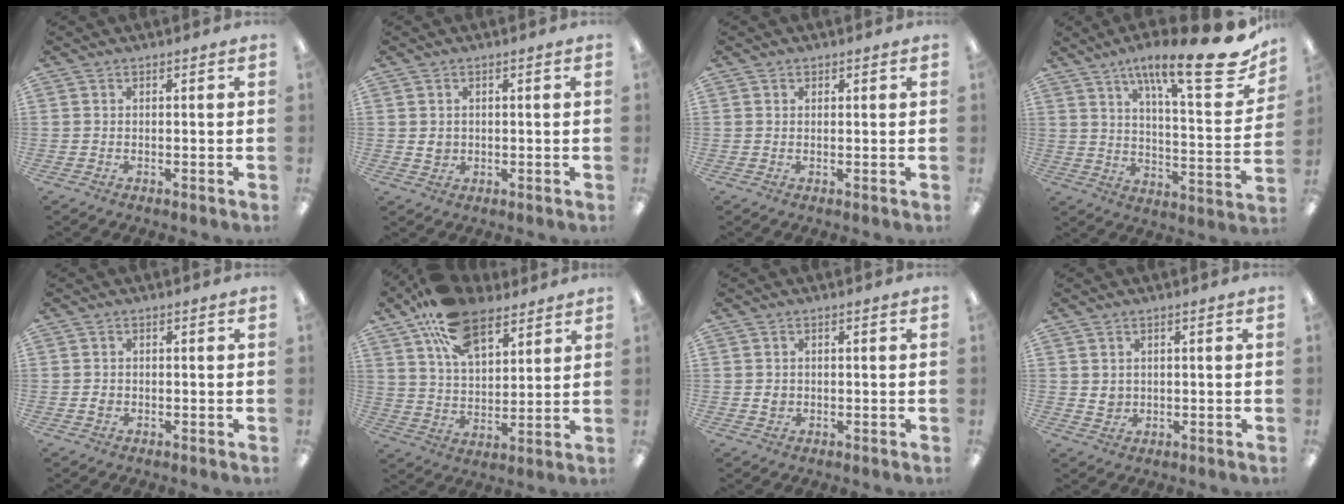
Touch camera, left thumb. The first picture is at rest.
{"total": 2.4, "force": [0.4, 2.2, 1.0], "torque": [-0.011, 0.000, 0.006]}
{"total": 1.1, "force": [0.8, 0.7, 0.0], "torque": [0.007, -0.002, 0.013]}
{"total": 20.9, "force": [13.9, 5.5, 14.6], "torque": [-0.216, -0.089, 0.219]}
{"total": 1.2, "force": [-0.1, 1.1, 0.5], "torque": [-0.009, 0.005, -0.005]}
{"total": 16.8, "force": [10.5, 9.0, 9.4], "torque": [-0.165, -0.038, 0.191]}
{"total": 1.9, "force": [0.1, 1.7, 0.8], "torque": [-0.008, 0.001, -0.001]}
{"total": 2.7, "force": [1.1, 2.3, 0.7], "torque": [-0.010, -0.001, 0.019]}